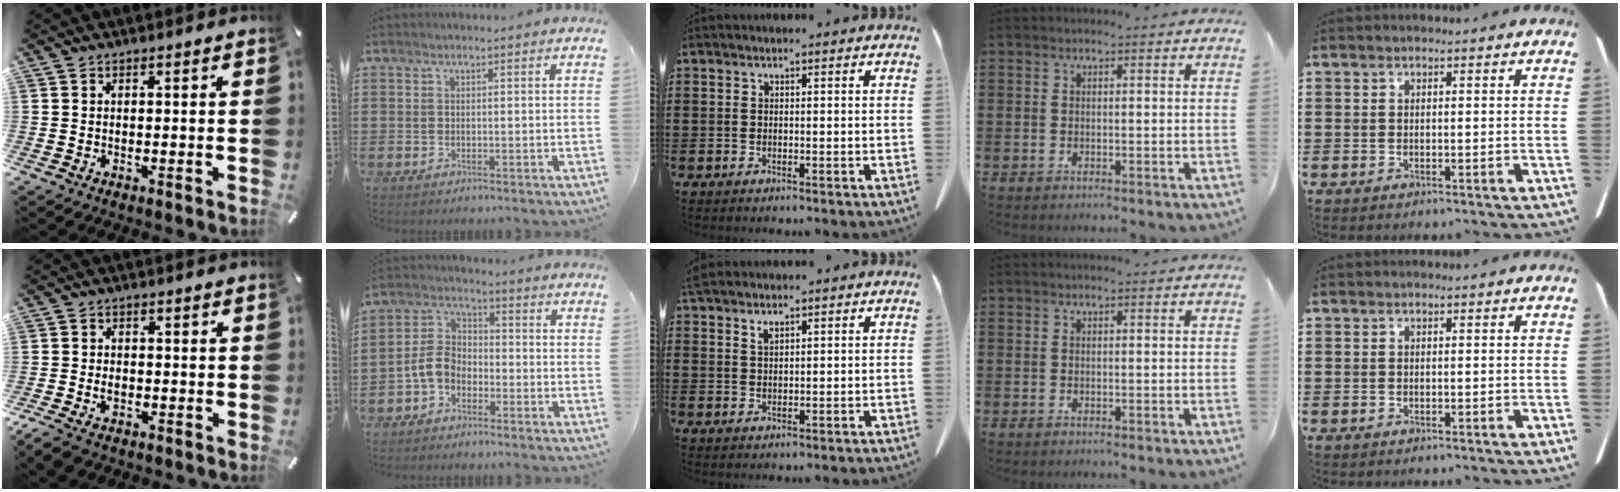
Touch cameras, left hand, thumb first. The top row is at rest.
{"thumb": {"total": 3.6, "force": [-1.7, 2.5, 2.1], "torque": [-0.050, 0.004, -0.035]}, "index": {"total": 5.3, "force": [-3.1, 3.4, 2.7], "torque": [-0.080, 0.005, -0.070]}, "middle": {"total": 1.7, "force": [1.5, 0.4, 0.8], "torque": [-0.019, 0.000, 0.028]}}